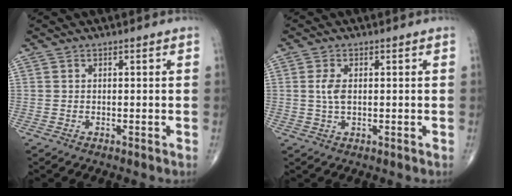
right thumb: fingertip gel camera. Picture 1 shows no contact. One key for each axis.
{"total": 3.1, "fx": 0.3, "fy": 1.6, "fz": 2.7, "tx": -0.056, "ty": 0.001, "tz": 0.005}